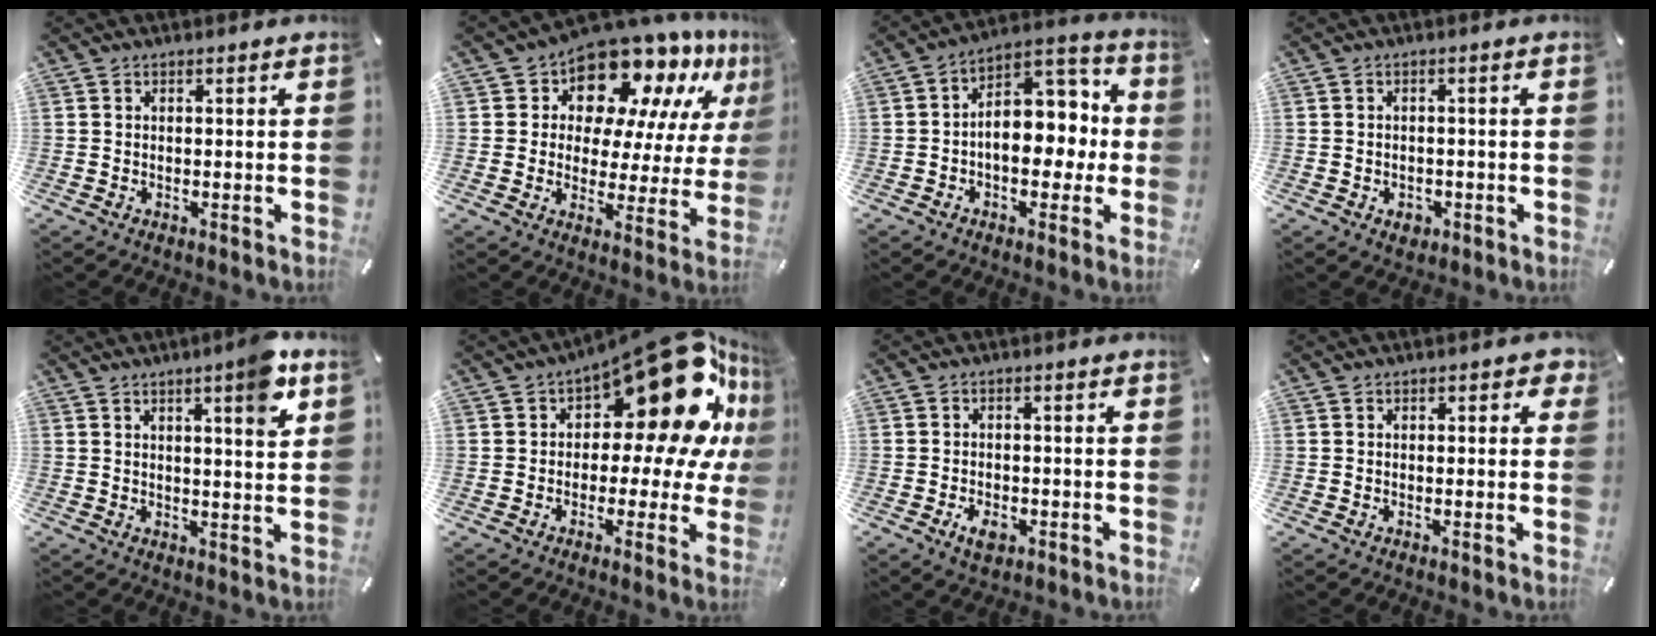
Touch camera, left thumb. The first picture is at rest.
{"total": 13.9, "force": [11.3, 6.6, 4.6], "torque": [-0.082, -0.102, 0.193]}
{"total": 13.0, "force": [0.0, 9.6, 8.8], "torque": [-0.100, -0.007, 0.004]}
{"total": 2.6, "force": [-1.1, 2.0, 1.3], "torque": [-0.022, 0.006, -0.021]}
{"total": 7.6, "force": [4.1, 1.2, 6.3], "torque": [-0.090, -0.019, 0.059]}
{"total": 22.0, "force": [9.7, 10.7, 16.7], "torque": [-0.213, -0.077, 0.161]}
{"total": 3.8, "force": [-1.7, 2.4, 2.5], "torque": [-0.055, 0.003, -0.032]}
{"total": 1.7, "force": [0.4, 1.2, 1.1], "torque": [-0.005, 0.001, 0.003]}